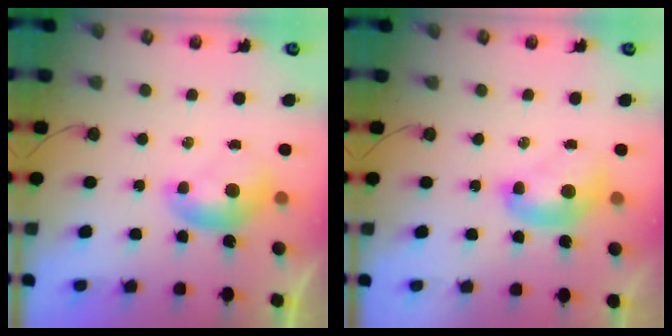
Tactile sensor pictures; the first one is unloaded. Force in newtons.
{"total": 2.1, "press": 2.1, "slide": 0.2}